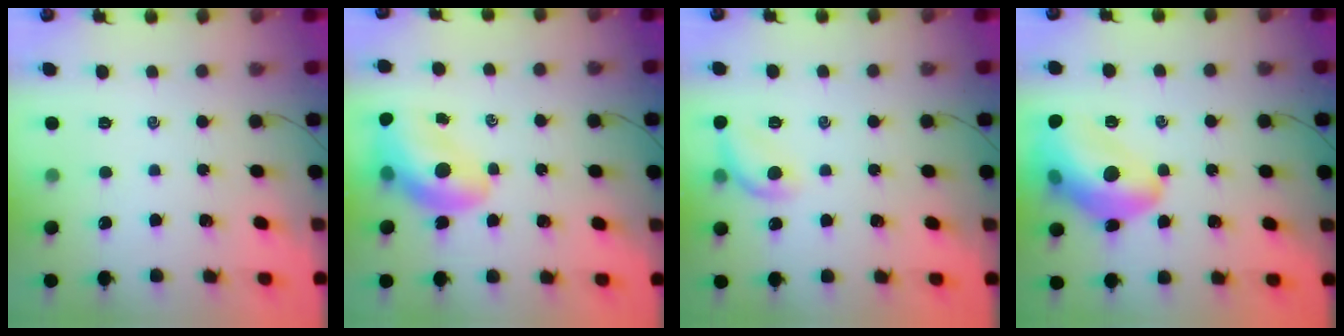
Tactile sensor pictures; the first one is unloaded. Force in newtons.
{"total": 13.1, "press": 12.7, "slide": 3.5}
{"total": 9.7, "press": 9.6, "slide": 1.3}
{"total": 17.3, "press": 17.1, "slide": 2.7}